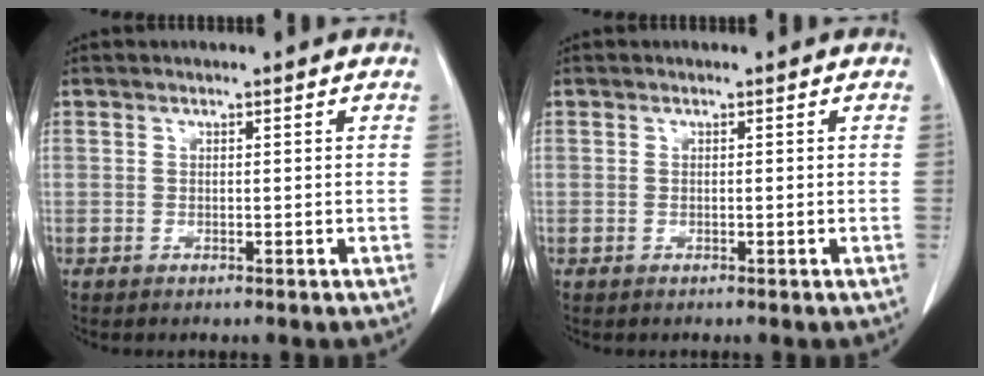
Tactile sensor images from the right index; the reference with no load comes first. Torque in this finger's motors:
{"motor_torque": [-0.07, 0.04, -0.02, -0.01]}